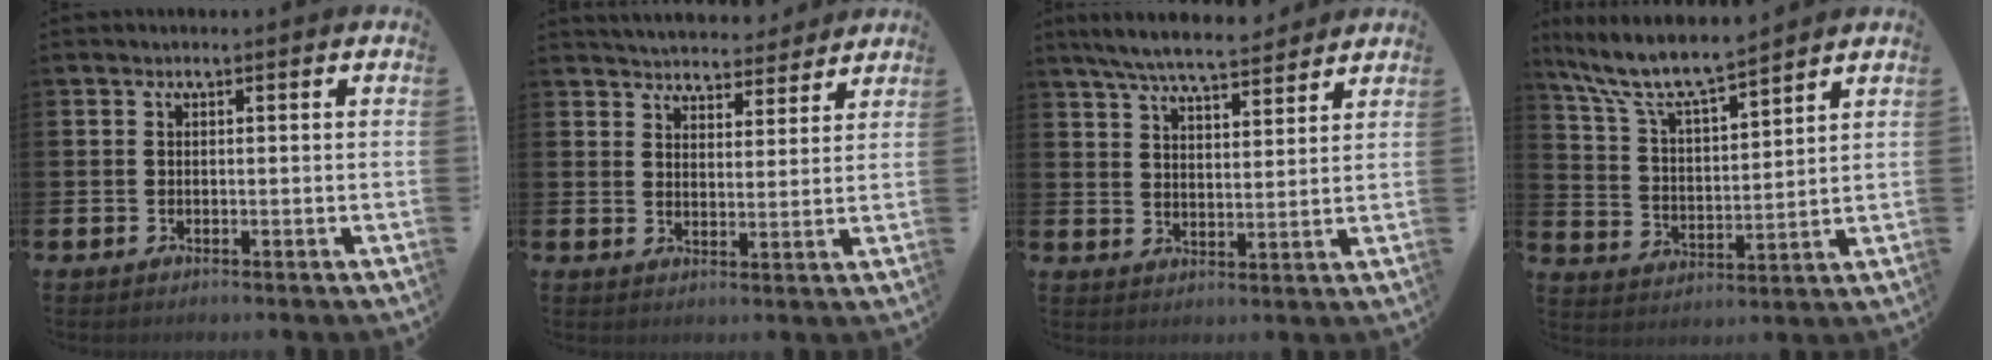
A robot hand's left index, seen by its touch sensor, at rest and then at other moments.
{"total": 4.9, "force": [4.8, 0.9, -0.2], "torque": [-0.013, -0.031, 0.087]}
{"total": 6.9, "force": [6.5, 0.8, 2.2], "torque": [-0.061, -0.028, 0.115]}
{"total": 8.6, "force": [7.8, 1.1, 3.3], "torque": [-0.101, -0.046, 0.137]}